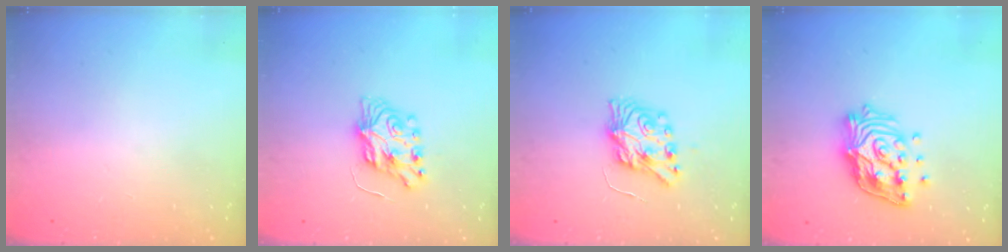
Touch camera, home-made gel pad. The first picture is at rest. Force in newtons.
{"total": 7.3, "press": 7.3, "slide": 0.3}
{"total": 8.1, "press": 8.1, "slide": 0.2}
{"total": 15.1, "press": 15.1, "slide": 1.2}